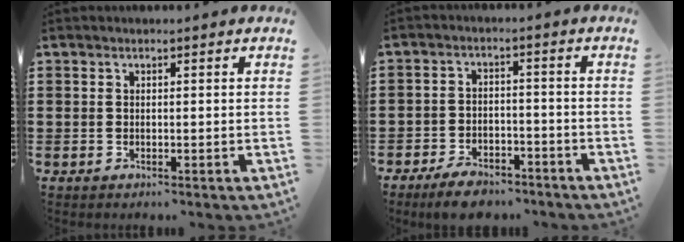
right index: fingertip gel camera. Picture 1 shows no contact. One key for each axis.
{"total": 4.6, "fx": -4.2, "fy": 1.3, "fz": 1.4, "tx": -0.022, "ty": 0.013, "tz": -0.080}